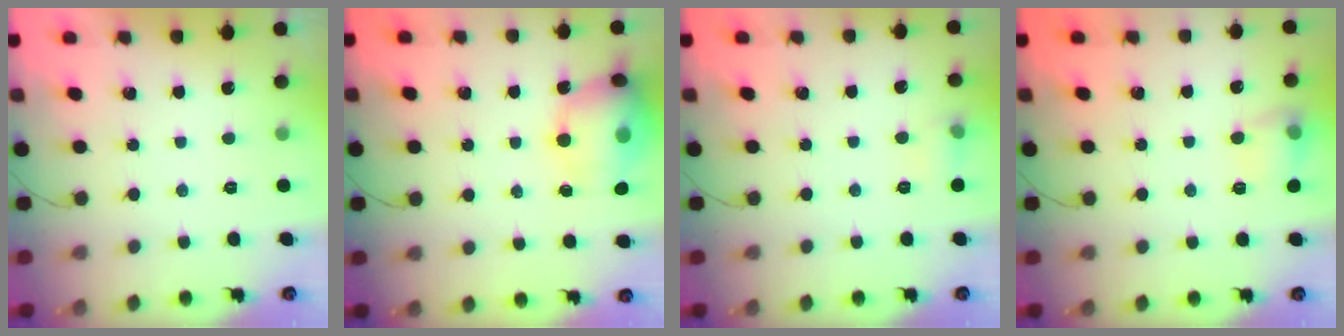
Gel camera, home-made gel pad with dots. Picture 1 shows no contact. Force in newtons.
{"total": 16.2, "press": 15.2, "slide": 5.6}
{"total": 5.7, "press": 5.3, "slide": 2.0}
{"total": 8.9, "press": 8.9, "slide": 0.7}